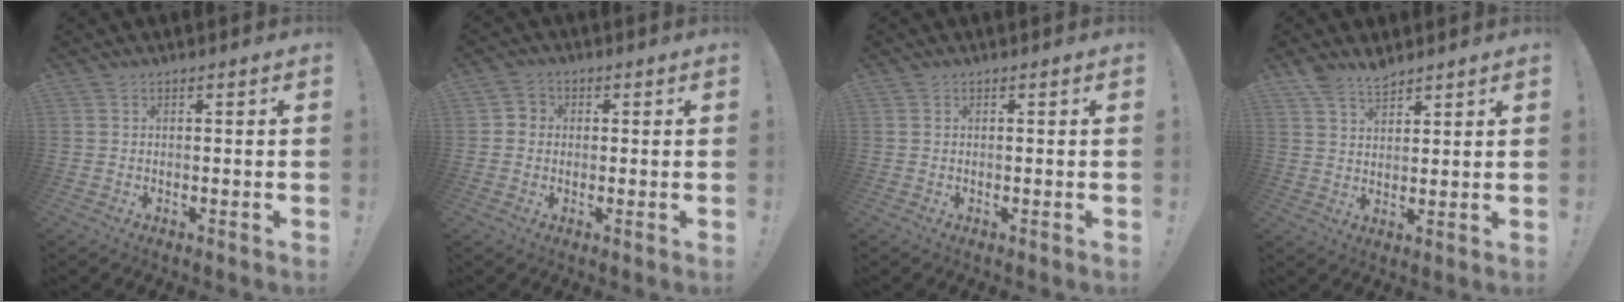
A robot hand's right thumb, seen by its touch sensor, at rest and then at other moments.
{"total": 3.3, "force": [-0.5, 3.1, 1.1], "torque": [-0.016, 0.009, -0.009]}
{"total": 0.0}
{"total": 5.7, "force": [4.8, 2.4, 2.0], "torque": [-0.034, -0.026, 0.090]}